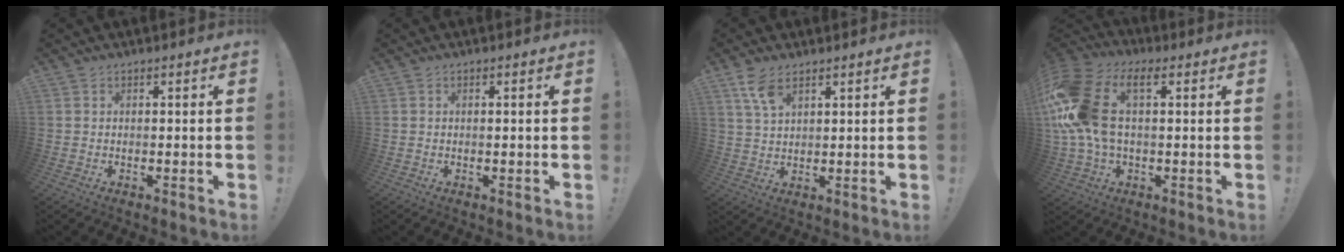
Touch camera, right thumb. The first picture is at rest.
{"total": 0.5, "force": [0.0, -0.2, 0.5], "torque": [-0.003, -0.003, -0.001]}
{"total": 6.5, "force": [4.1, 2.8, 4.2], "torque": [-0.074, -0.020, 0.077]}
{"total": 18.3, "force": [3.1, 10.9, 14.4], "torque": [-0.299, 0.007, 0.054]}